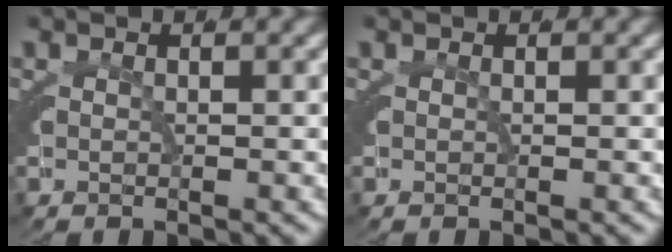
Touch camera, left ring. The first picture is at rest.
{"total": 0.0}